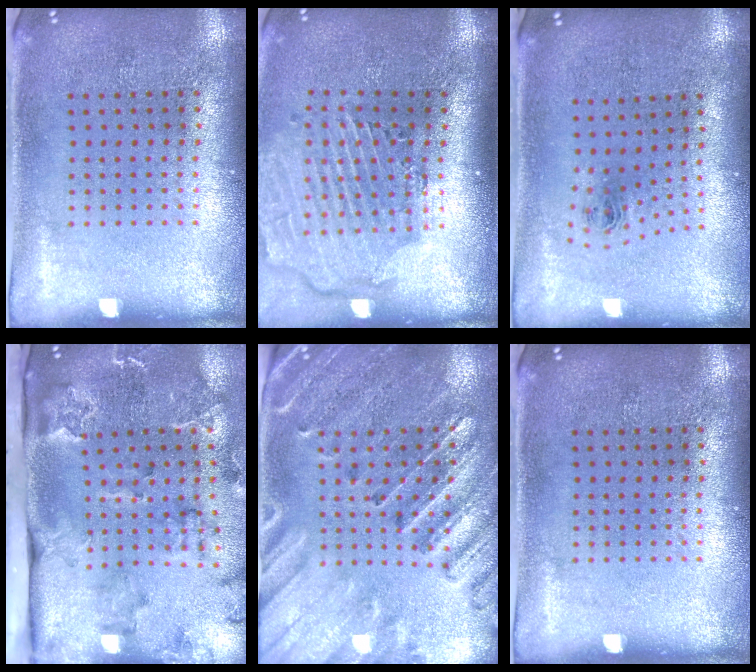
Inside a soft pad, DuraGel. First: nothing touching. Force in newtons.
{"total": 2.8, "press": 2.3, "slide": 1.7}
{"total": 0.9, "press": 0.3, "slide": 0.8}
{"total": 2.6, "press": 2.4, "slide": 1.1}
{"total": 2.9, "press": 2.7, "slide": 1.1}
{"total": 0.0}